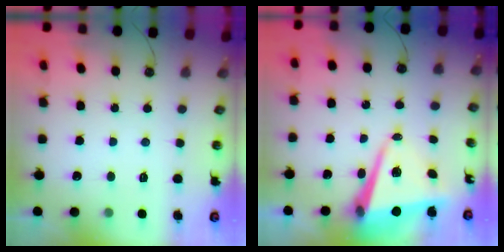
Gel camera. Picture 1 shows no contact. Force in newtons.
{"total": 8.9, "press": 8.7, "slide": 1.8}